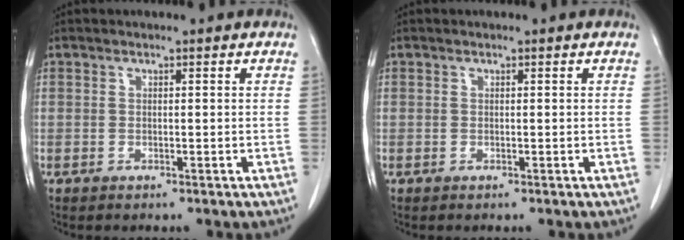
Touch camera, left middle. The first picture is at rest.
{"total": 0.0}